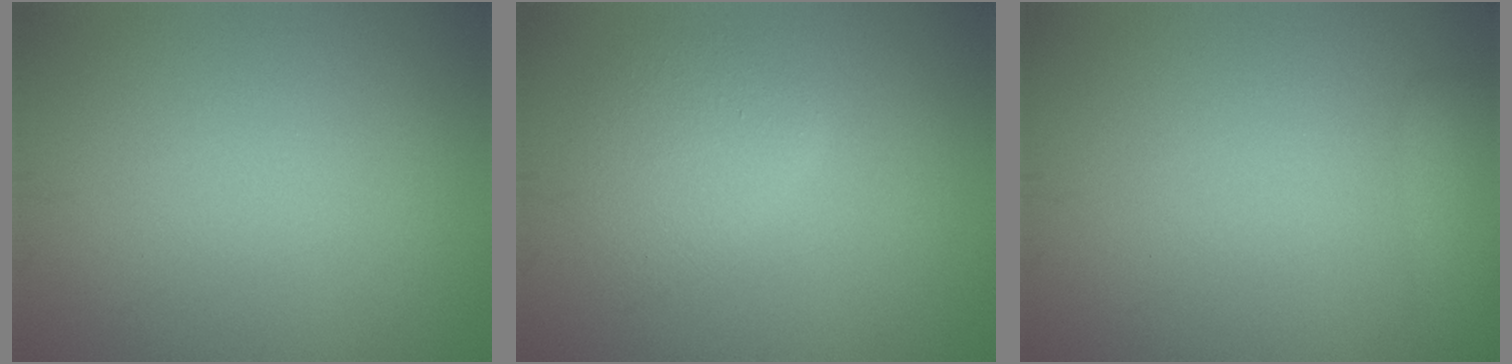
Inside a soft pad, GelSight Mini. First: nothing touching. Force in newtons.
{"total": 2.5, "press": 2.5, "slide": 0.1}
{"total": 1.9, "press": 1.9, "slide": 0.1}